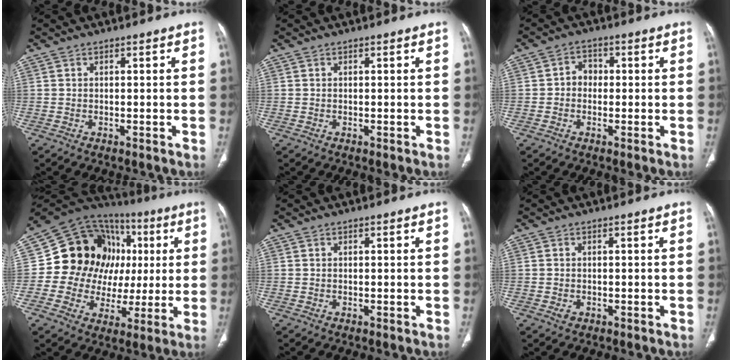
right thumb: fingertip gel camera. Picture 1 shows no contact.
{"total": 0.0}
{"total": 3.1, "force": [-0.2, 2.7, 1.6], "torque": [-0.006, 0.015, -0.012]}
{"total": 22.1, "force": [2.9, 18.1, 12.3], "torque": [-0.134, 0.044, 0.059]}
{"total": 0.0}
{"total": 1.0, "force": [-0.4, 0.8, 0.5], "torque": [-0.011, 0.003, -0.002]}